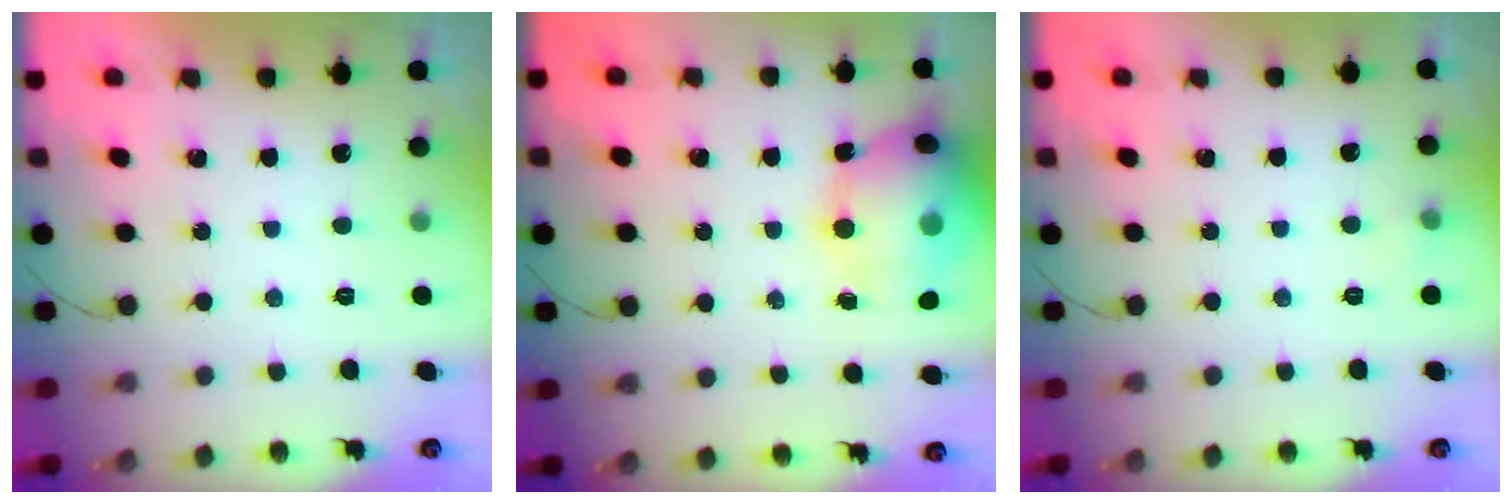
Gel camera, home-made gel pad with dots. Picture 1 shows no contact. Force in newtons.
{"total": 18.6, "press": 18.2, "slide": 3.8}
{"total": 7.9, "press": 3.6, "slide": 7.0}